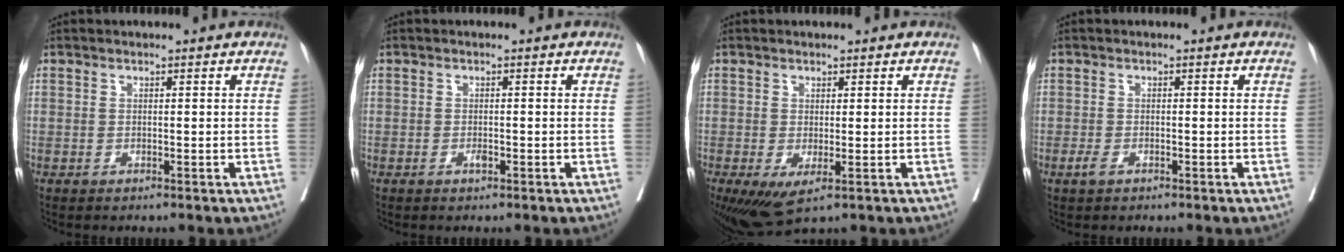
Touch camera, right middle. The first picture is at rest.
{"total": 0.8, "force": [-0.4, 0.2, 0.6], "torque": [-0.012, 0.000, -0.006]}
{"total": 0.8, "force": [-0.1, 0.2, 0.8], "torque": [-0.015, -0.005, 0.003]}
{"total": 1.4, "force": [-0.7, 0.6, 1.0], "torque": [-0.021, 0.000, -0.012]}